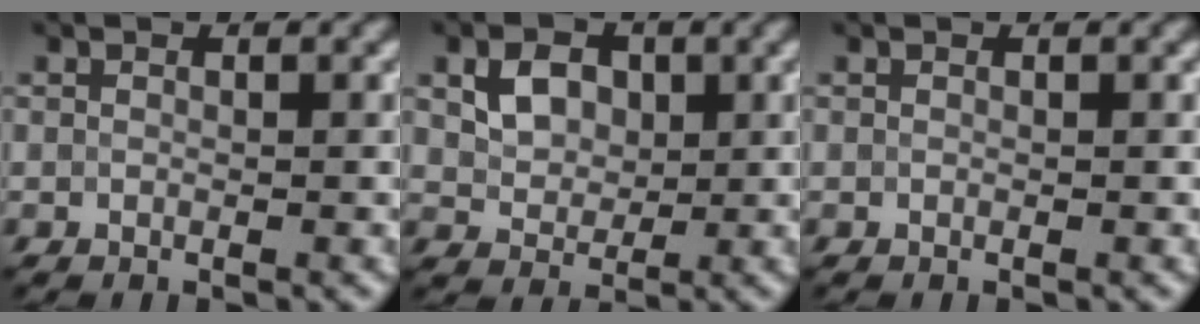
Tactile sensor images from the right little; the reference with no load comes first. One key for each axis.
{"total": 3.4, "fx": 1.0, "fy": 2.6, "fz": 2.0, "tx": -0.040, "ty": 0.001, "tz": 0.016}
{"total": 0.0}